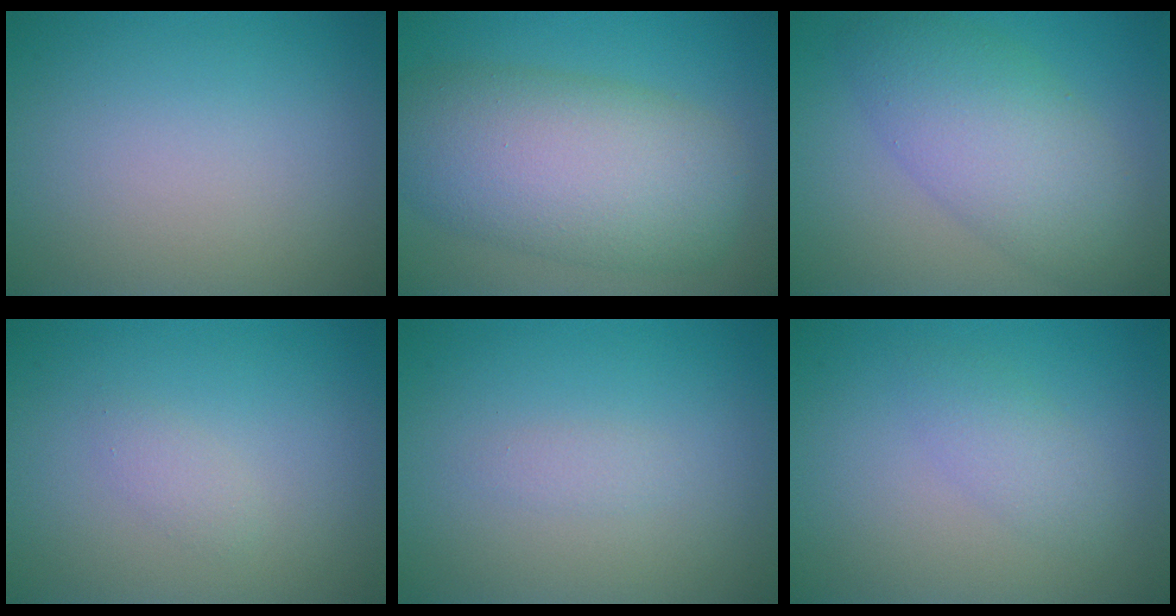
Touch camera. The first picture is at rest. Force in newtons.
{"total": 9.9, "press": 9.9, "slide": 0.6}
{"total": 6.8, "press": 6.8, "slide": 0.2}
{"total": 1.0, "press": 1.0, "slide": 0.0}
{"total": 0.9, "press": 0.9, "slide": 0.0}
{"total": 1.9, "press": 1.9, "slide": 0.2}